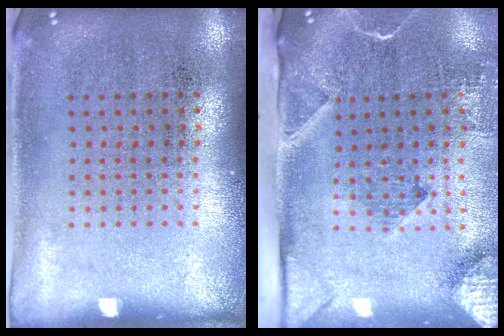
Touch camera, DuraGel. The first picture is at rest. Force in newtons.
{"total": 3.2, "press": 2.2, "slide": 2.3}